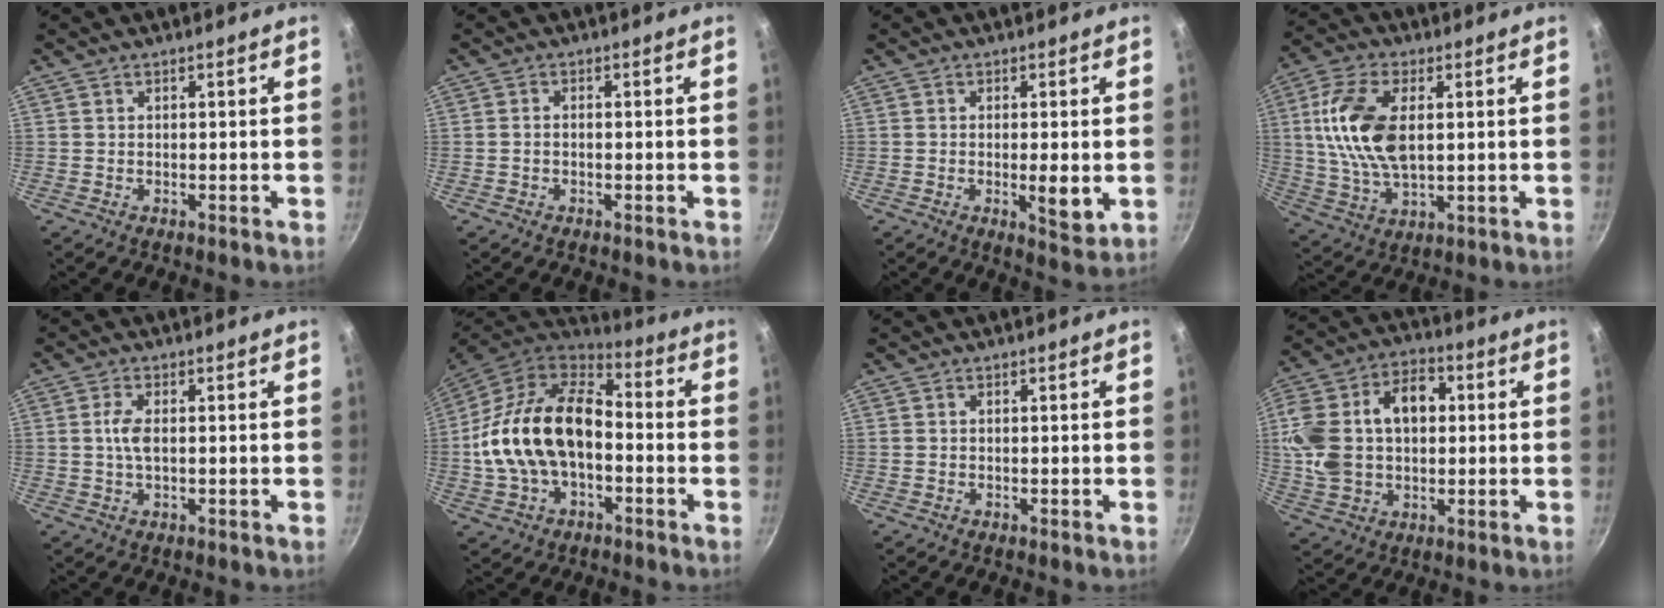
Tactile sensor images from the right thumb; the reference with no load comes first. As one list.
[{"total": 1.1, "force": [-0.4, 0.6, 0.8], "torque": [-0.017, 0.010, -0.008]}, {"total": 4.9, "force": [-0.6, 1.4, 4.7], "torque": [-0.079, -0.011, -0.008]}, {"total": 14.9, "force": [2.5, 8.0, 12.3], "torque": [-0.235, -0.001, 0.047]}, {"total": 3.6, "force": [0.2, 1.6, 3.2], "torque": [-0.072, 0.005, 0.001]}, {"total": 20.9, "force": [-2.1, 13.2, 16.1], "torque": [-0.289, 0.044, -0.046]}, {"total": 0.0}, {"total": 18.1, "force": [2.0, 12.7, 12.8], "torque": [-0.225, 0.034, 0.031]}]